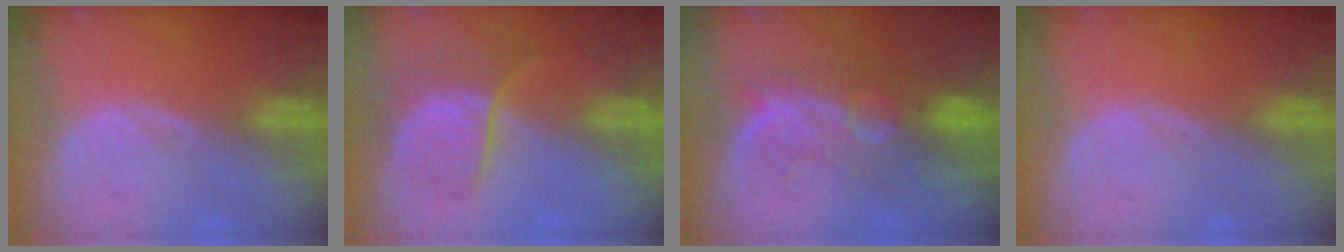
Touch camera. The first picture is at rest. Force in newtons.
{"total": 6.5, "press": 6.3, "slide": 1.7}
{"total": 9.6, "press": 8.5, "slide": 4.6}
{"total": 0.0}